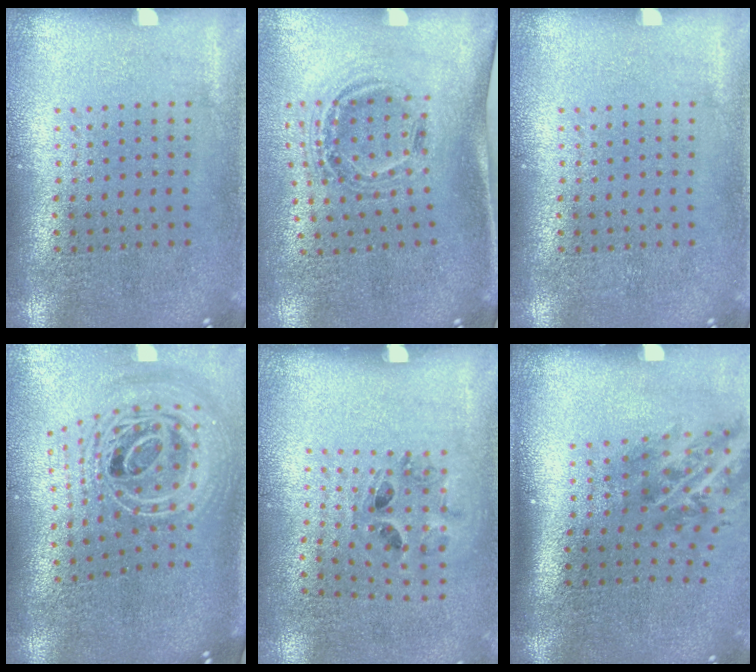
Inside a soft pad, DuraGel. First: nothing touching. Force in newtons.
{"total": 1.2, "press": 1.0, "slide": 0.5}
{"total": 0.0}
{"total": 2.8, "press": 2.0, "slide": 1.9}
{"total": 1.2, "press": 0.8, "slide": 0.9}
{"total": 1.9, "press": 1.3, "slide": 1.5}